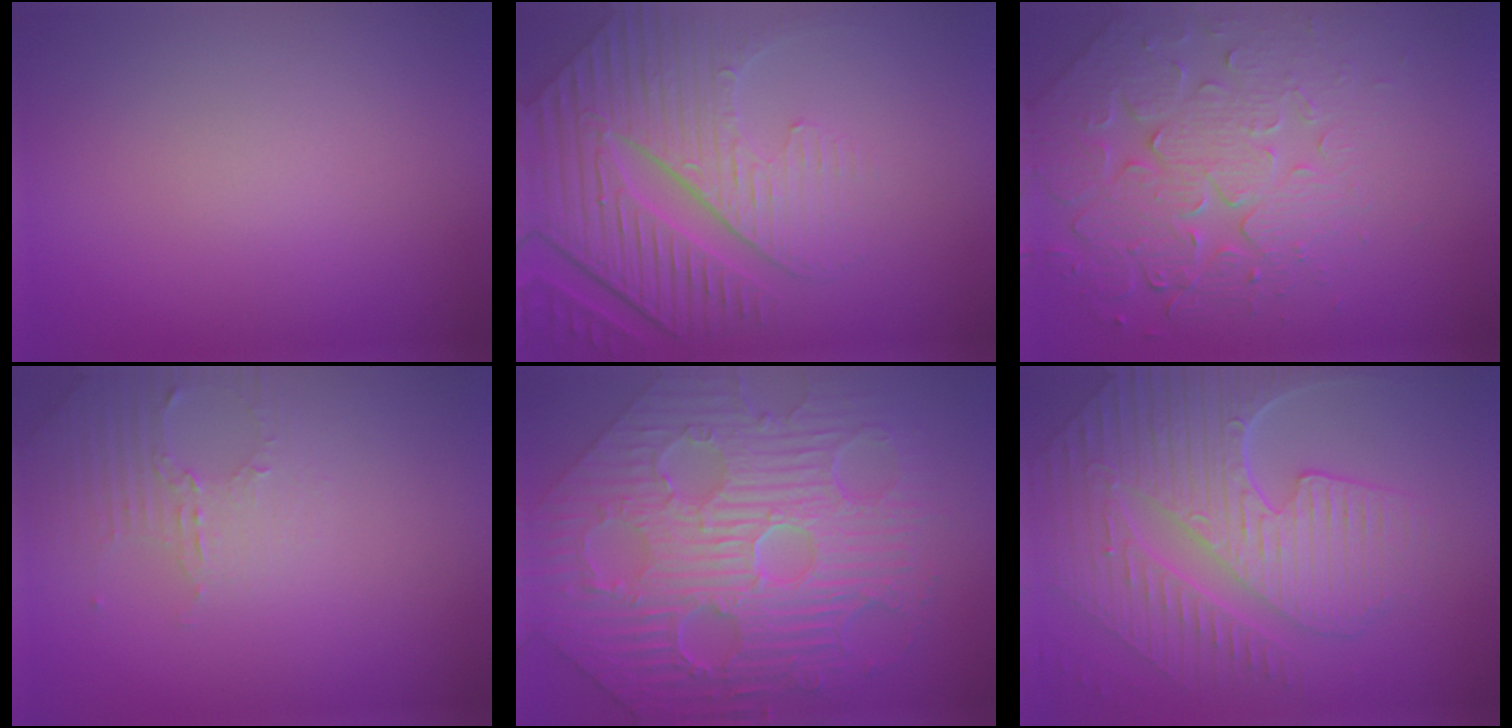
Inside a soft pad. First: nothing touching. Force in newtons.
{"total": 8.9, "press": 6.1, "slide": 6.5}
{"total": 5.8, "press": 5.2, "slide": 2.7}
{"total": 2.6, "press": 2.5, "slide": 0.7}
{"total": 11.7, "press": 8.0, "slide": 8.6}
{"total": 9.2, "press": 6.2, "slide": 6.8}